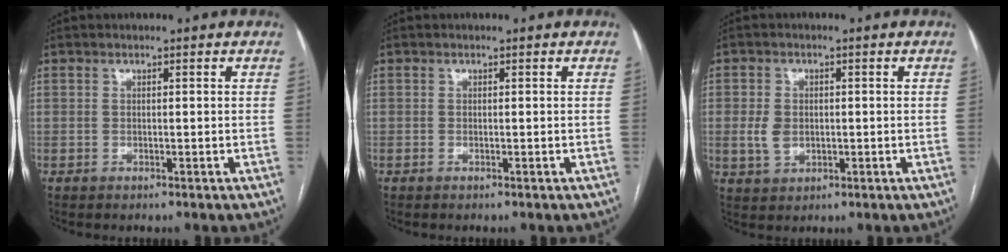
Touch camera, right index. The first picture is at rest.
{"total": 0.0}
{"total": 4.2, "force": [-0.1, 3.1, 2.8], "torque": [-0.058, 0.006, 0.006]}